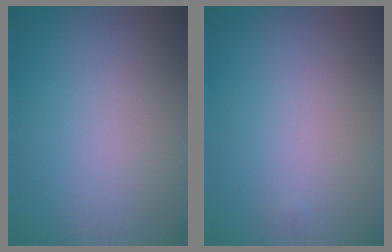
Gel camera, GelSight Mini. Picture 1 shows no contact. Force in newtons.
{"total": 0.0}